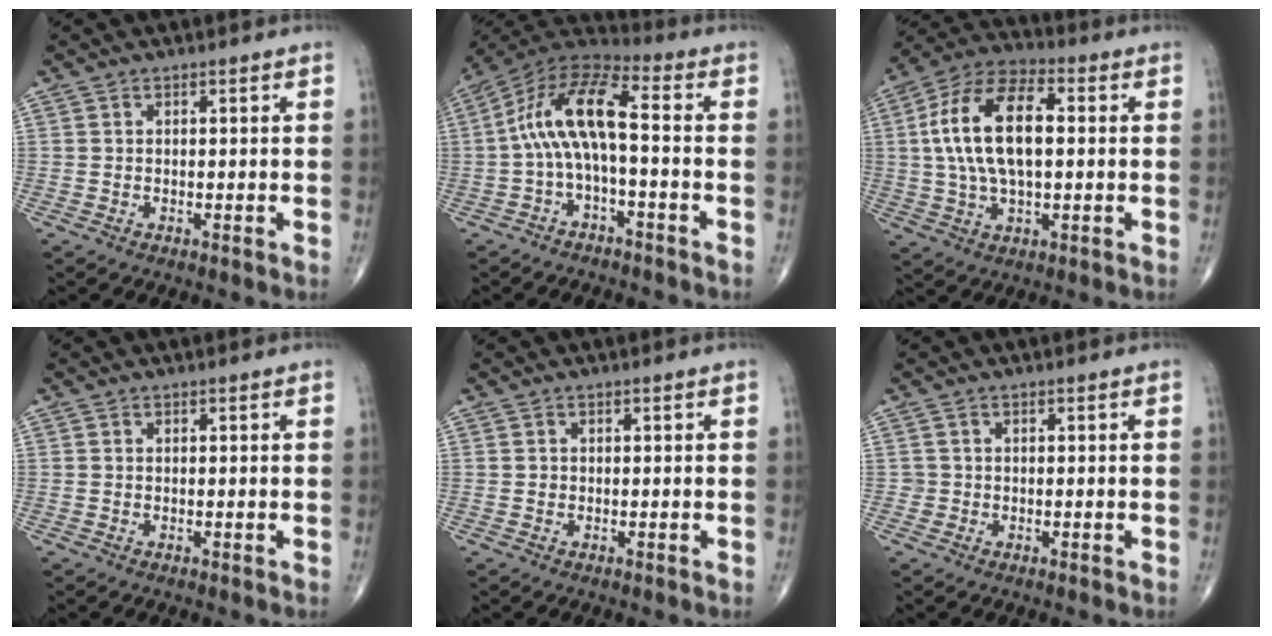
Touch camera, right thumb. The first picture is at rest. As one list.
[{"total": 12.5, "force": [-1.2, 4.5, 11.6], "torque": [-0.225, 0.056, -0.032]}, {"total": 17.0, "force": [1.8, 8.6, 14.6], "torque": [-0.280, 0.025, 0.029]}, {"total": 0.0}, {"total": 0.7, "force": [-0.1, 0.7, 0.3], "torque": [-0.003, 0.002, -0.001]}, {"total": 1.1, "force": [-0.3, 1.1, -0.1], "torque": [0.009, 0.007, -0.007]}]